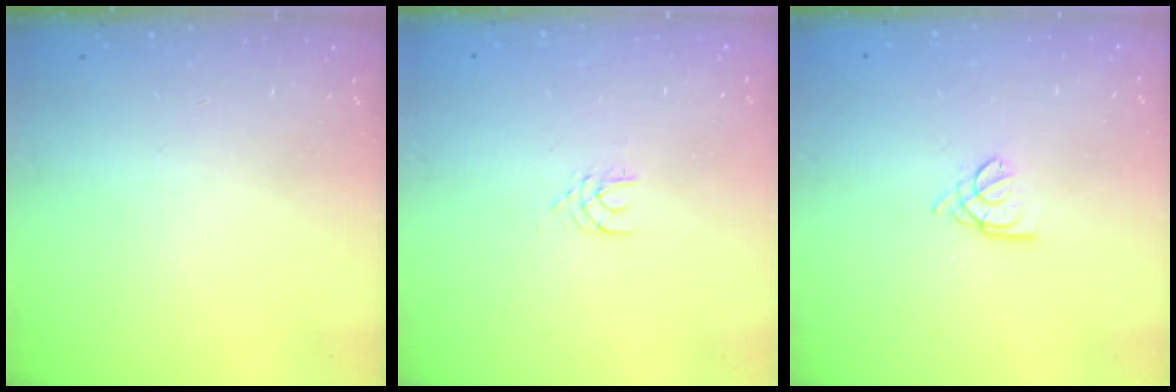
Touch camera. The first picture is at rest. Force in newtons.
{"total": 2.9, "press": 2.9, "slide": 0.4}
{"total": 2.6, "press": 2.5, "slide": 0.5}